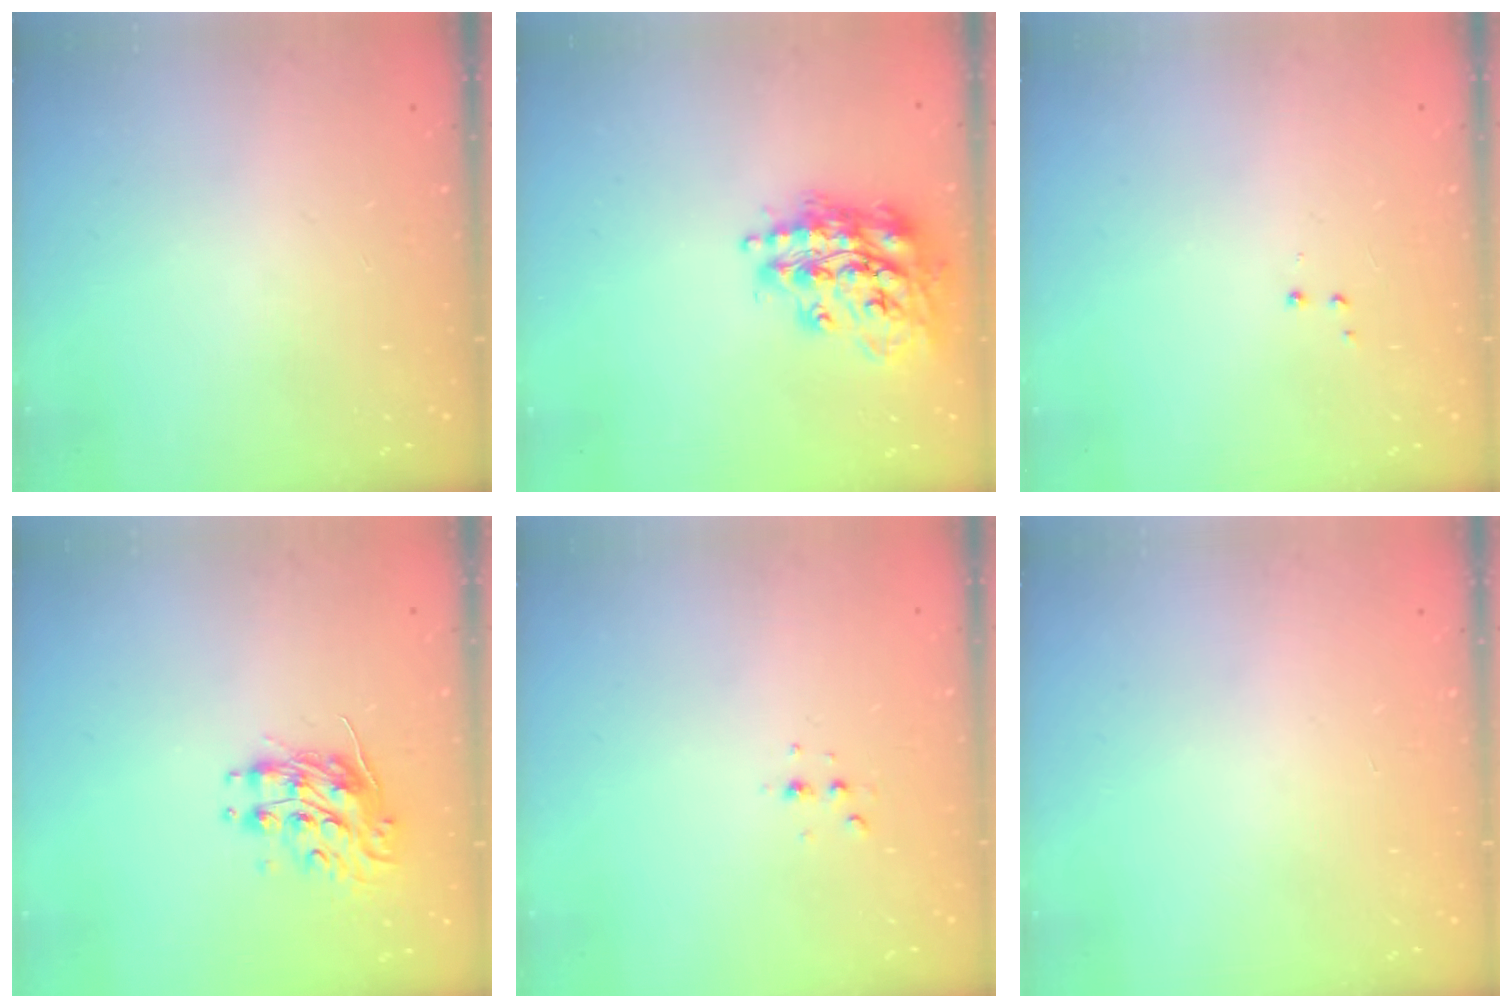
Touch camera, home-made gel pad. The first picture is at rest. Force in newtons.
{"total": 17.7, "press": 17.6, "slide": 1.5}
{"total": 2.8, "press": 2.7, "slide": 0.5}
{"total": 8.9, "press": 8.9, "slide": 0.2}
{"total": 2.8, "press": 2.8, "slide": 0.7}
{"total": 0.0}